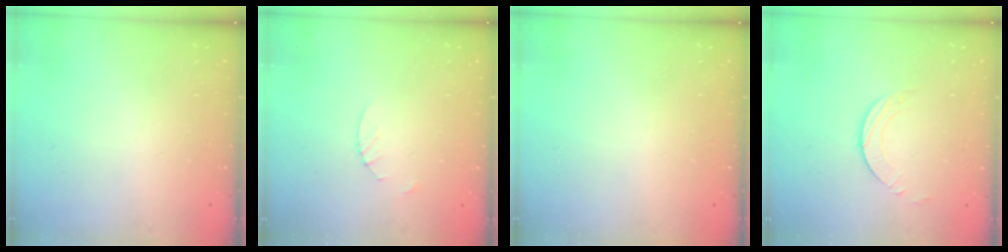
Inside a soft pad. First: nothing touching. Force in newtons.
{"total": 1.8, "press": 1.8, "slide": 0.2}
{"total": 0.0}
{"total": 2.2, "press": 2.2, "slide": 0.2}